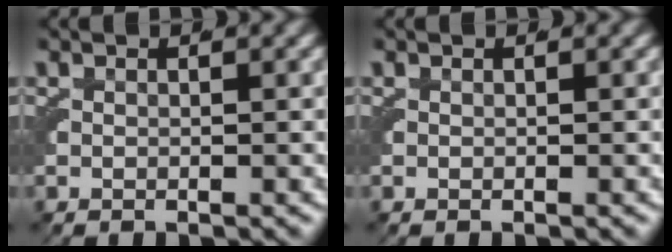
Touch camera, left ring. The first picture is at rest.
{"total": 0.0}